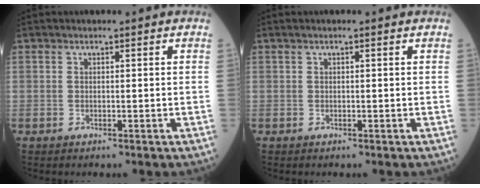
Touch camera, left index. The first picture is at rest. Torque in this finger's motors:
{"motor_torque": [-0.17, 0.17, 0.00, 0.00]}